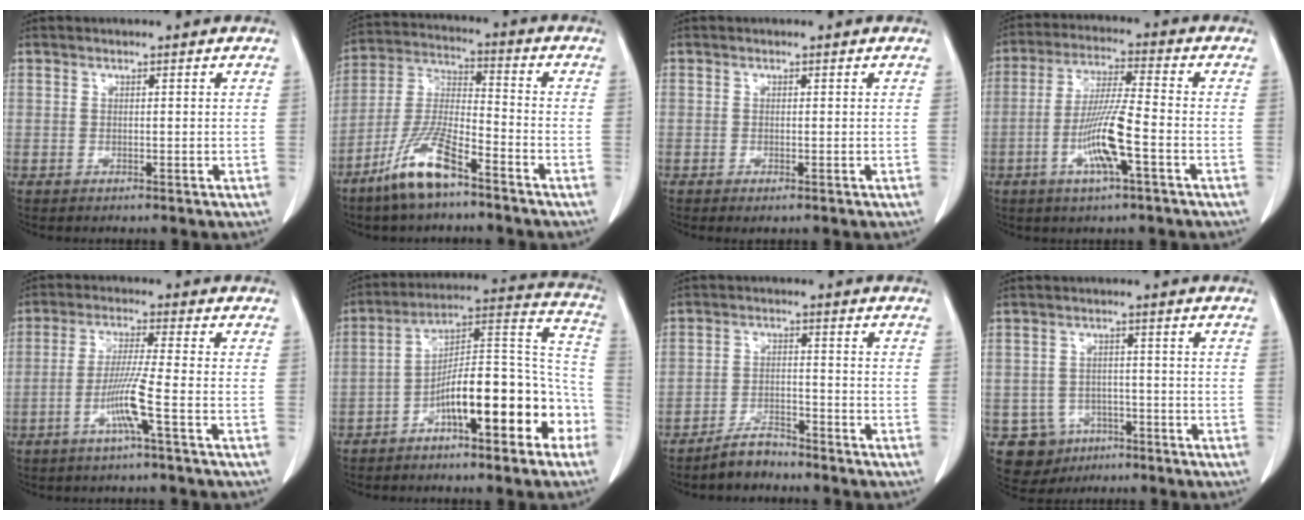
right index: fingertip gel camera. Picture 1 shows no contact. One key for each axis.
{"total": 11.0, "fx": -7.4, "fy": 2.1, "fz": 7.9, "tx": -0.173, "ty": -0.013, "tz": -0.145}
{"total": 0.6, "fx": -0.3, "fy": 0.2, "fz": 0.5, "tx": -0.005, "ty": -0.002, "tz": -0.002}
{"total": 10.0, "fx": -3.4, "fy": 0.5, "fz": 9.4, "tx": -0.185, "ty": -0.005, "tz": -0.066}
{"total": 6.5, "fx": -2.6, "fy": -1.1, "fz": 5.9, "tx": -0.117, "ty": -0.008, "tz": -0.054}
{"total": 16.5, "fx": -7.4, "fy": 4.6, "fz": 14.0, "tx": -0.198, "ty": 0.055, "tz": -0.108}
{"total": 3.8, "fx": -3.5, "fy": 1.2, "fz": 0.7, "tx": -0.014, "ty": -0.001, "tz": -0.064}
{"total": 6.4, "fx": -2.9, "fy": 5.7, "fz": 0.6, "tx": -0.013, "ty": 0.012, "tz": -0.035}